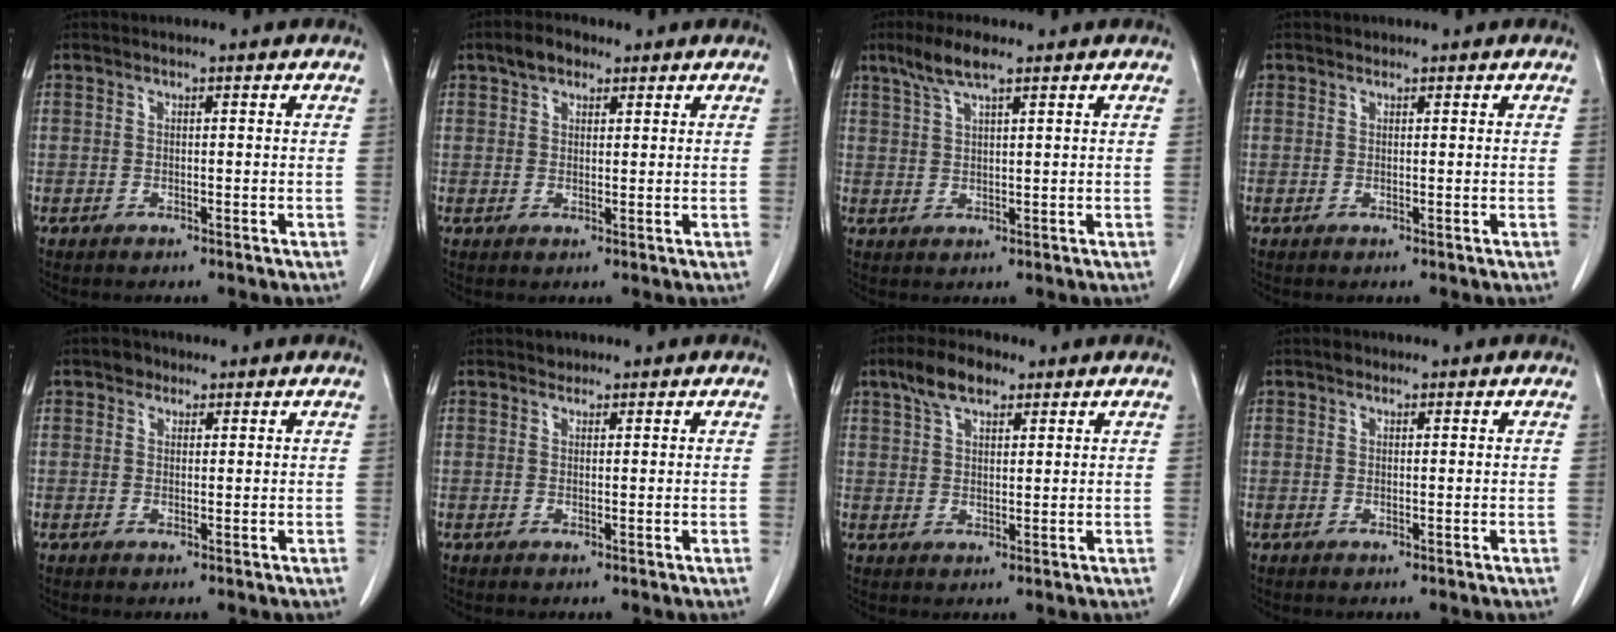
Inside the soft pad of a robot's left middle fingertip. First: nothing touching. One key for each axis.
{"total": 3.6, "fx": 2.3, "fy": 2.1, "fz": 1.8, "tx": -0.035, "ty": 0.012, "tz": 0.039}
{"total": 5.0, "fx": 3.5, "fy": 0.7, "fz": 3.5, "tx": -0.079, "ty": 0.011, "tz": 0.070}
{"total": 0.5, "fx": 0.4, "fy": 0.4, "fz": 0.0, "tx": -0.002, "ty": 0.000, "tz": 0.007}
{"total": 1.9, "fx": 1.2, "fy": 1.4, "fz": 0.5, "tx": -0.008, "ty": 0.004, "tz": 0.016}
{"total": 1.0, "fx": 0.8, "fy": 0.6, "fz": 0.0, "tx": 0.000, "ty": 0.000, "tz": 0.010}
{"total": 6.1, "fx": 4.0, "fy": 2.5, "fz": 3.9, "tx": -0.078, "ty": 0.016, "tz": 0.074}
{"total": 0.9, "fx": 0.6, "fy": 0.6, "fz": 0.3, "tx": -0.007, "ty": 0.004, "tz": 0.008}